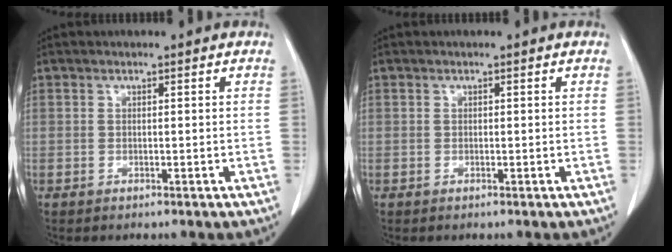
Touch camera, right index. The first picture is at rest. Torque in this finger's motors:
{"motor_torque": [0.06, -0.02, -0.01, 0.01]}